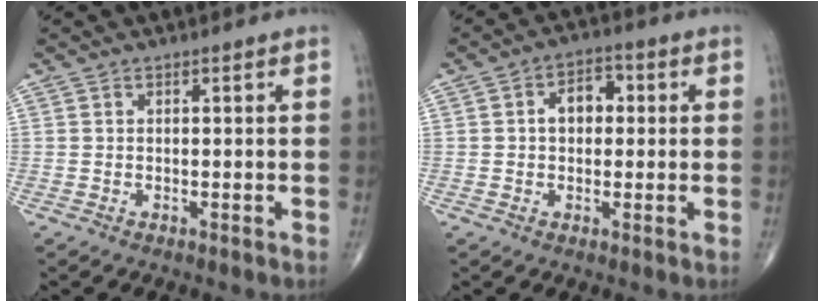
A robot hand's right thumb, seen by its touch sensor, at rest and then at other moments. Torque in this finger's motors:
{"motor_torque": [1.18, 1.47, 0.69, -0.12, 0.09]}